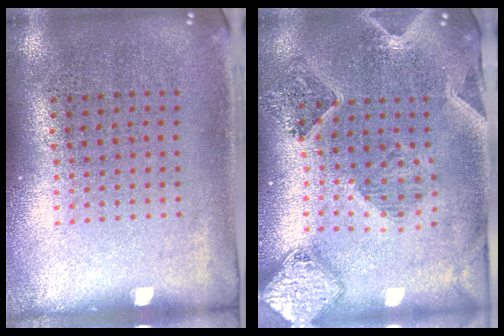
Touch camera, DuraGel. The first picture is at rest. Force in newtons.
{"total": 1.6, "press": 1.6, "slide": 0.4}